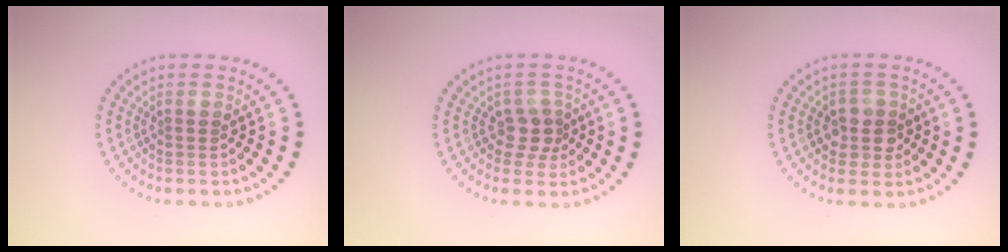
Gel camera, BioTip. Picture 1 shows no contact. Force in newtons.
{"total": 2.1, "press": 1.7, "slide": 1.2}
{"total": 2.7, "press": 2.5, "slide": 1.0}